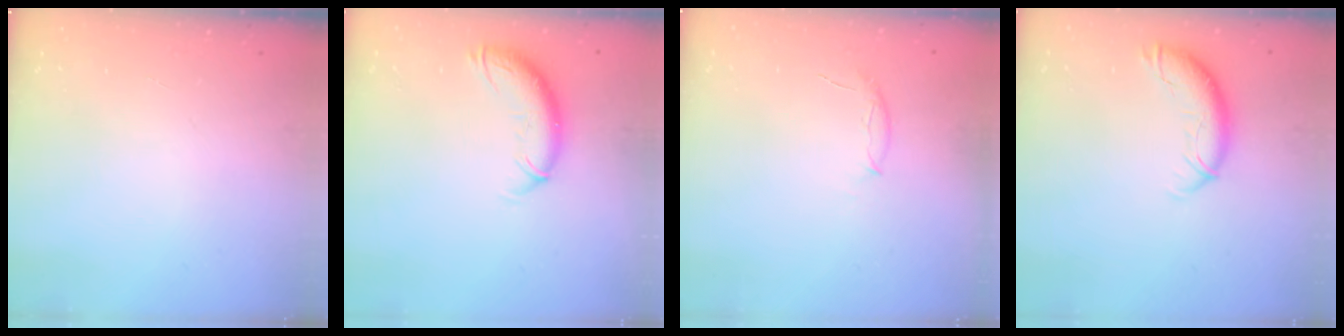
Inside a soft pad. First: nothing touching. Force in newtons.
{"total": 10.6, "press": 10.6, "slide": 1.0}
{"total": 5.6, "press": 5.5, "slide": 0.9}
{"total": 9.9, "press": 9.9, "slide": 1.3}